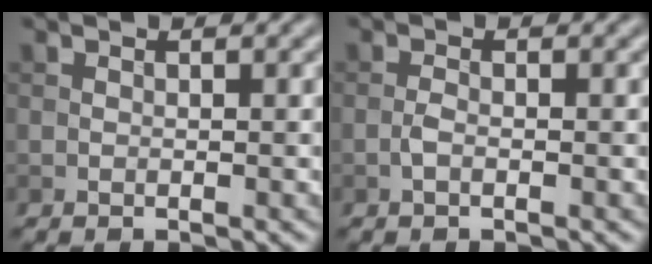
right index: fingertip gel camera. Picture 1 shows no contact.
{"total": 1.0, "force": [-0.5, 0.3, 0.8], "torque": [-0.019, 0.000, -0.012]}